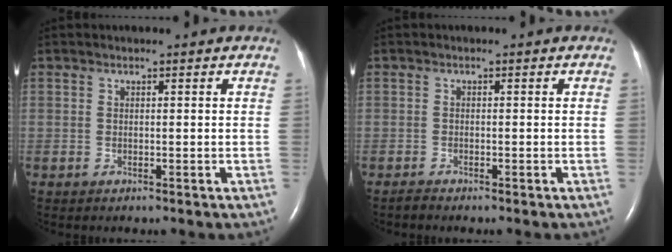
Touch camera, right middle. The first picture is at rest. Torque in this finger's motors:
{"motor_torque": [0.14, -0.13, -0.04, -0.01]}